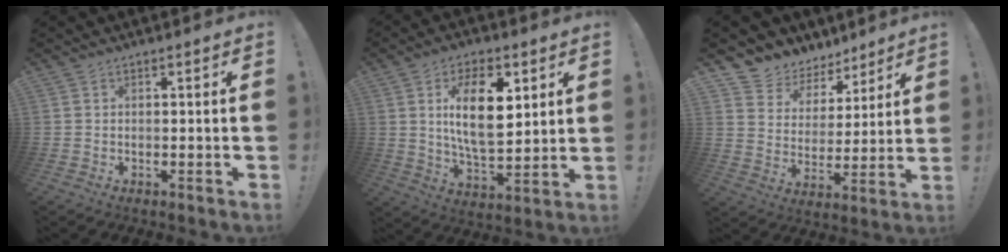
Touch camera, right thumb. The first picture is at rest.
{"total": 16.0, "force": [4.4, 7.7, 13.3], "torque": [-0.240, -0.009, 0.068]}
{"total": 7.8, "force": [5.5, 5.5, 0.7], "torque": [-0.015, -0.055, 0.108]}